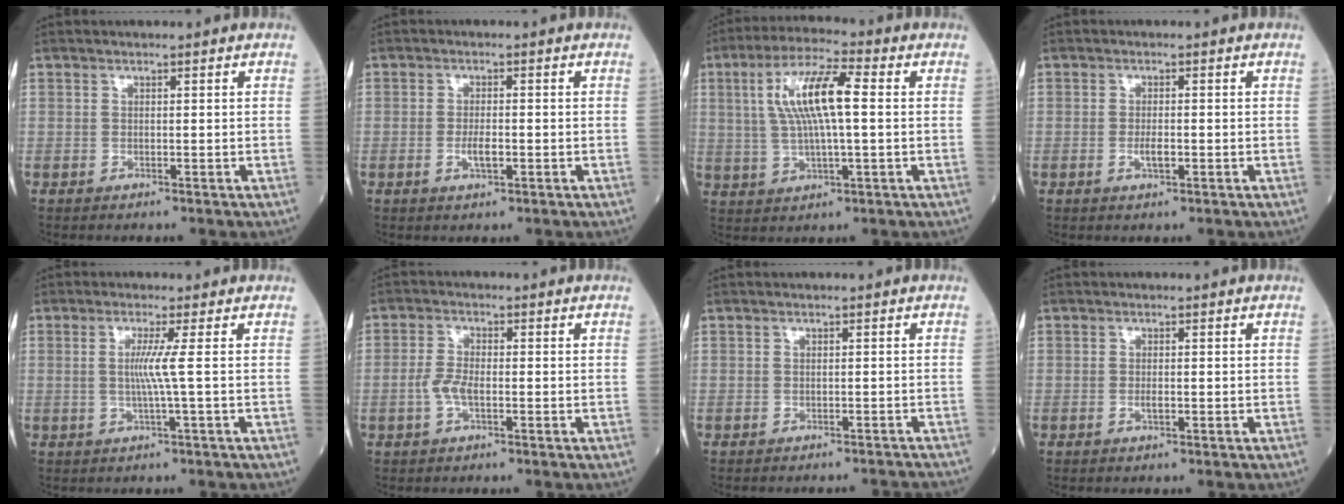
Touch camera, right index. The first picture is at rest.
{"total": 2.7, "force": [-0.8, 0.7, 2.5], "torque": [-0.049, 0.001, -0.011]}
{"total": 10.9, "force": [1.9, 1.8, 10.5], "torque": [-0.210, 0.019, 0.035]}
{"total": 2.1, "force": [-0.6, 0.6, 1.9], "torque": [-0.037, 0.000, -0.008]}
{"total": 3.5, "force": [0.1, -1.3, 3.3], "torque": [-0.066, -0.005, 0.001]}
{"total": 3.4, "force": [-0.9, 1.3, 3.0], "torque": [-0.068, 0.004, -0.019]}
{"total": 4.1, "force": [-4.1, 0.1, 0.6], "torque": [-0.006, -0.013, -0.044]}
{"total": 1.0, "force": [-0.3, 0.2, 1.0], "torque": [-0.020, 0.000, -0.004]}